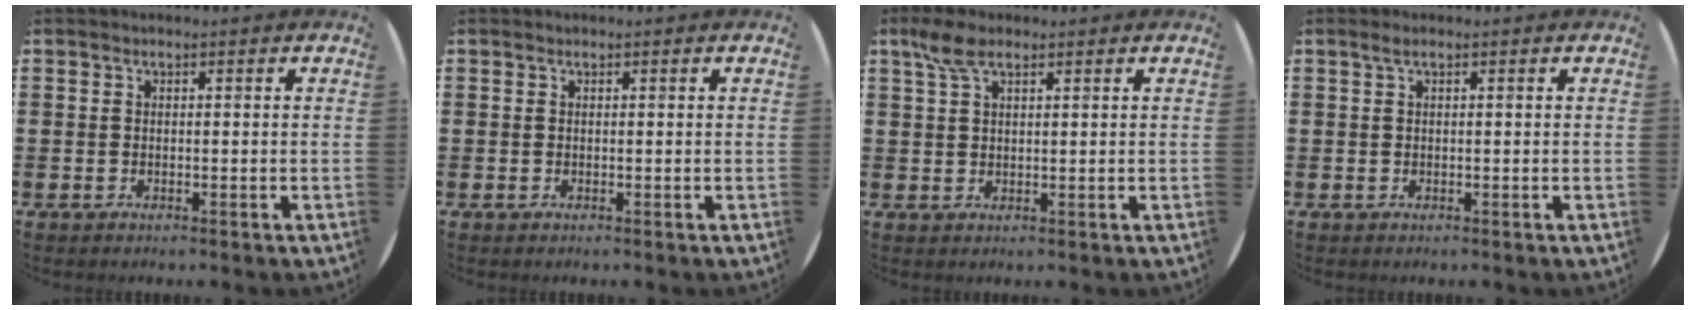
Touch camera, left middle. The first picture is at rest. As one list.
[{"total": 0.0}, {"total": 3.8, "force": [2.4, 1.6, 2.5], "torque": [-0.056, 0.007, 0.043]}, {"total": 0.8, "force": [0.4, 0.0, 0.7], "torque": [-0.014, 0.002, 0.006]}]